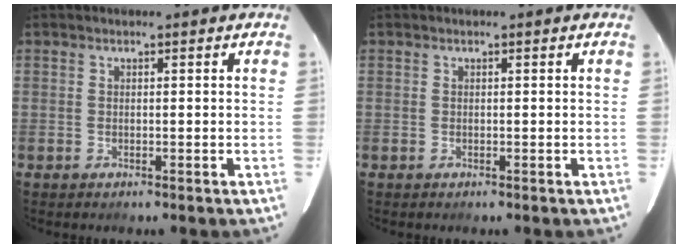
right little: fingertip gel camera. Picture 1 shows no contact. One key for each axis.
{"total": 0.0}